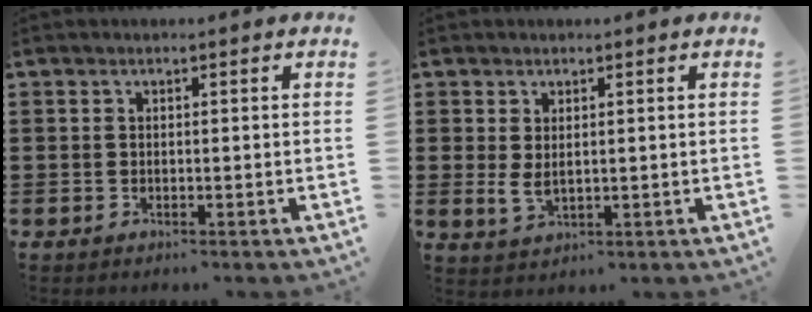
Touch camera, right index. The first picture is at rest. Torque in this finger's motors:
{"motor_torque": [1.06, 1.08, 0.07, 0.04]}